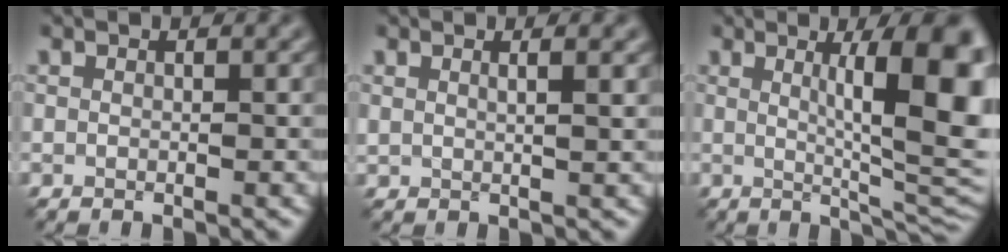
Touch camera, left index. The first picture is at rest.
{"total": 1.9, "force": [1.1, 0.6, 1.4], "torque": [-0.012, -0.002, 0.012]}
{"total": 12.4, "force": [2.7, 3.0, 11.7], "torque": [-0.126, -0.006, 0.042]}